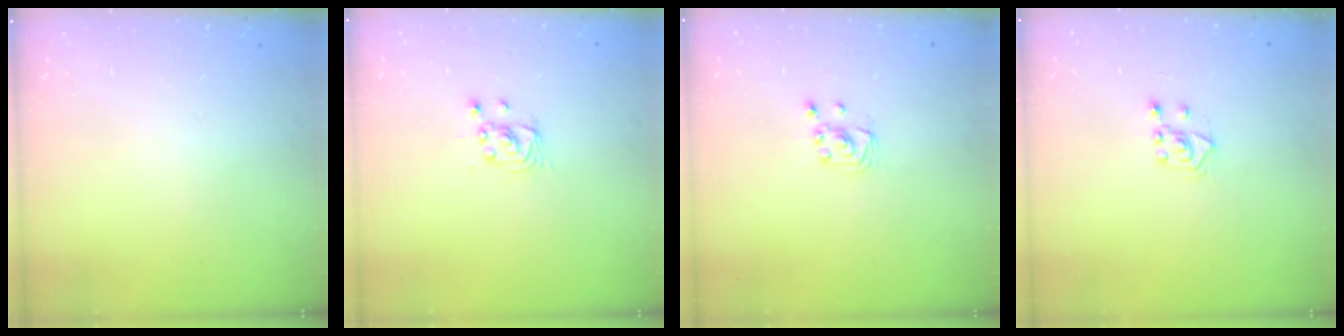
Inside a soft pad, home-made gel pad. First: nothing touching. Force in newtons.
{"total": 2.9, "press": 2.9, "slide": 0.2}
{"total": 2.2, "press": 2.2, "slide": 0.2}
{"total": 3.8, "press": 3.8, "slide": 0.5}